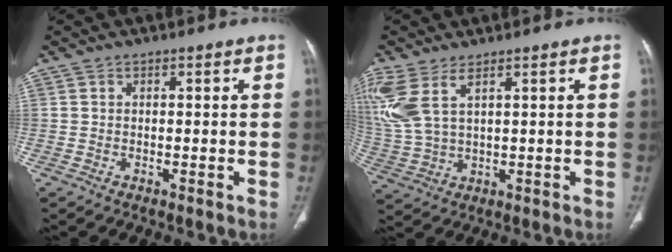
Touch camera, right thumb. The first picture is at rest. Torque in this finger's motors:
{"motor_torque": [-0.18, 0.46, 0.89, 0.92, 0.36]}